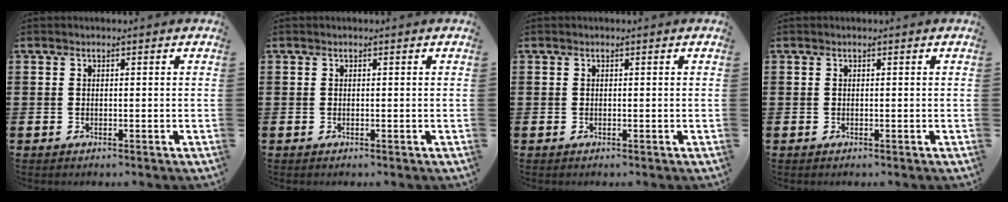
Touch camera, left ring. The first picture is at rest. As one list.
[{"total": 0.0}, {"total": 0.0}, {"total": 0.0}]